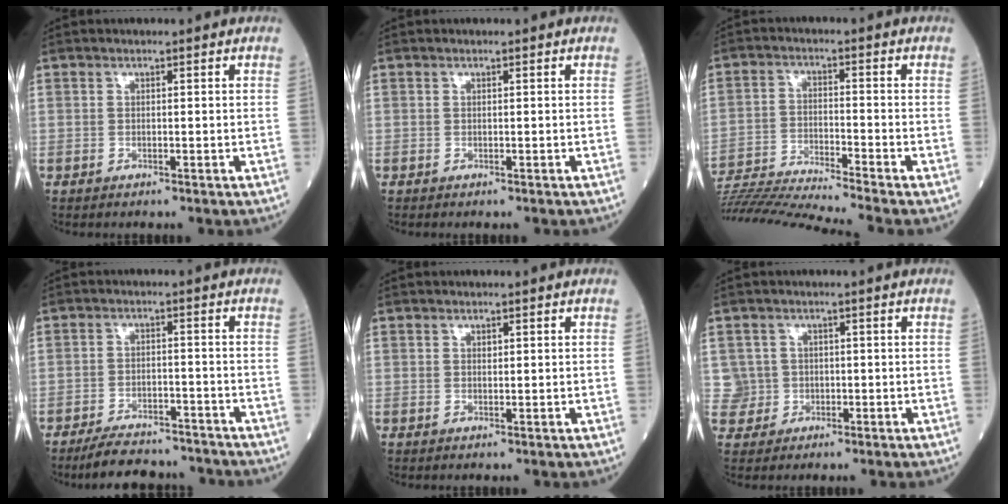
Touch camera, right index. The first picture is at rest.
{"total": 0.0}
{"total": 15.0, "force": [-13.7, -3.3, 4.9], "torque": [-0.067, -0.014, -0.232]}
{"total": 10.3, "force": [-9.5, 2.5, 3.1], "torque": [-0.046, 0.006, -0.139]}
{"total": 0.5, "force": [0.2, 0.3, 0.4], "torque": [-0.007, -0.001, 0.003]}
{"total": 3.4, "force": [0.0, 3.3, -0.6], "torque": [0.022, 0.010, -0.001]}